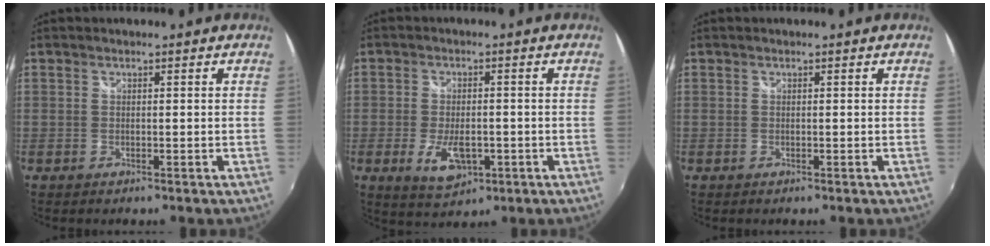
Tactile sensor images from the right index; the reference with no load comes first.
{"total": 7.2, "force": [-2.4, 3.7, 5.8], "torque": [-0.121, -0.012, -0.035]}
{"total": 0.0}